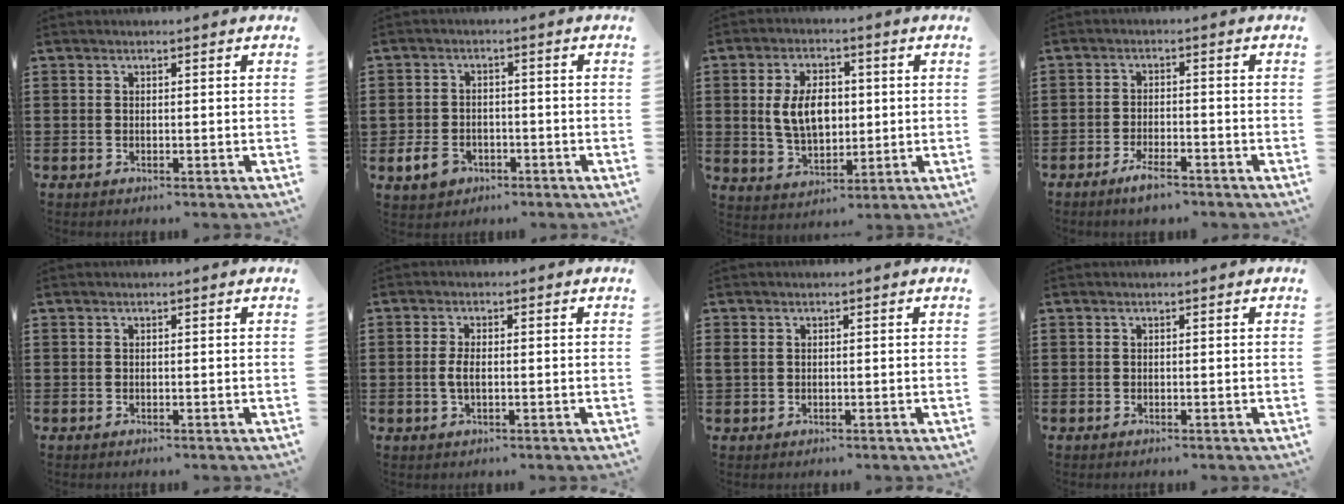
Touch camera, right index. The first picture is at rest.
{"total": 4.1, "force": [-2.2, 2.8, 1.9], "torque": [-0.059, 0.000, -0.049]}
{"total": 7.7, "force": [0.8, 4.8, 6.0], "torque": [-0.121, 0.006, 0.007]}
{"total": 3.4, "force": [-2.7, 0.8, 2.0], "torque": [-0.049, 0.003, -0.054]}
{"total": 0.0}
{"total": 2.5, "force": [-0.2, 1.0, 2.2], "torque": [-0.057, -0.004, -0.010]}
{"total": 0.9, "force": [0.2, 0.8, 0.5], "torque": [-0.013, 0.006, 0.003]}
{"total": 0.0}